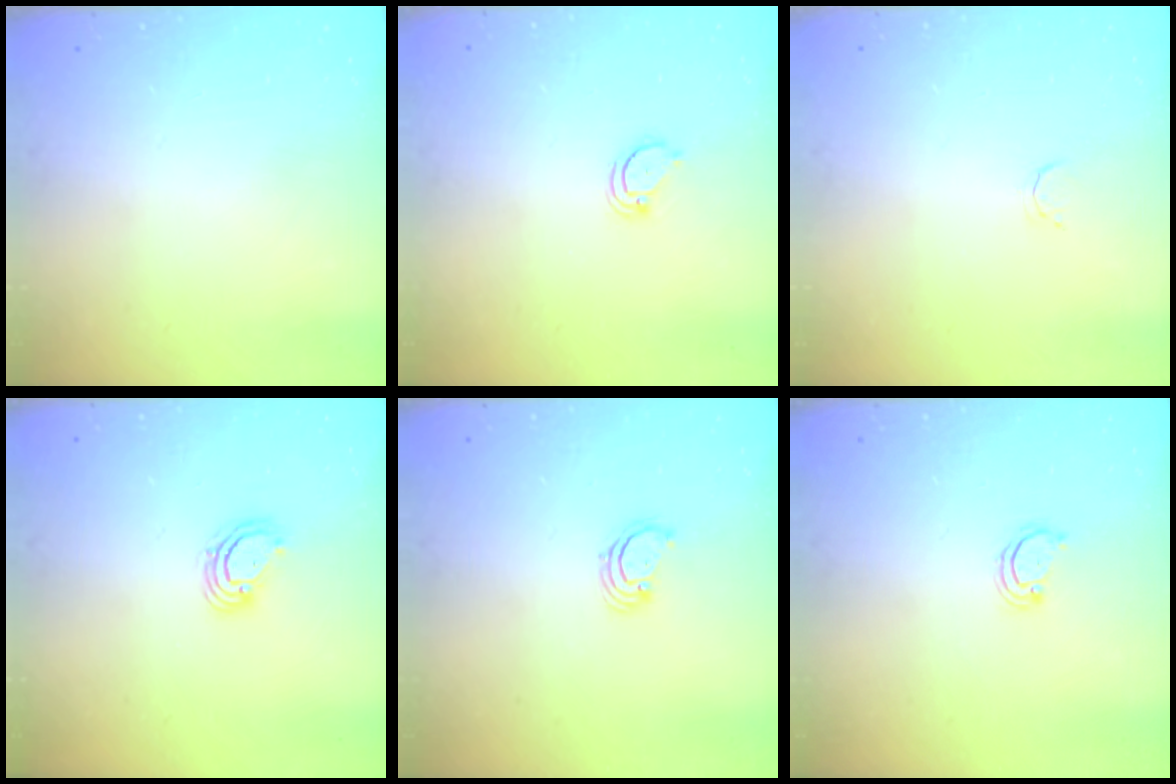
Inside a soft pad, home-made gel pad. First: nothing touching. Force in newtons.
{"total": 2.1, "press": 2.1, "slide": 0.2}
{"total": 2.1, "press": 2.1, "slide": 0.4}
{"total": 5.0, "press": 4.9, "slide": 0.5}
{"total": 2.8, "press": 2.8, "slide": 0.2}
{"total": 2.4, "press": 2.4, "slide": 0.2}